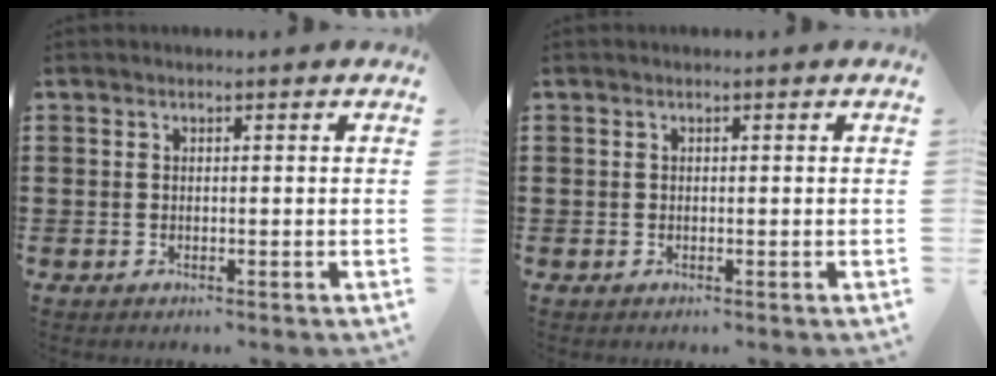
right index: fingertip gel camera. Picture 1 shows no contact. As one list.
[{"total": 0.0}]